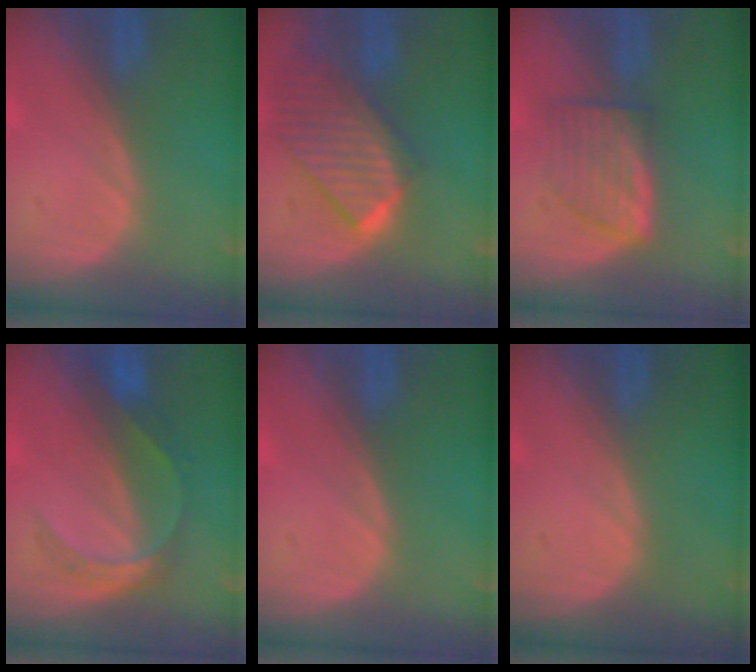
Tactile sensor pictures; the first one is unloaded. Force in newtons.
{"total": 9.8, "press": 8.6, "slide": 4.8}
{"total": 5.7, "press": 5.6, "slide": 1.2}
{"total": 5.2, "press": 4.9, "slide": 1.7}
{"total": 0.0}
{"total": 0.0}